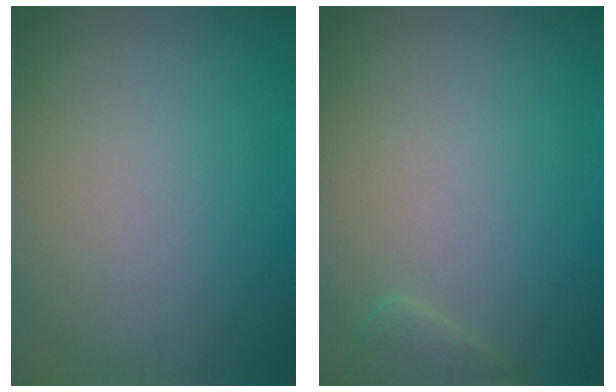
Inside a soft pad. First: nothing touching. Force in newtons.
{"total": 1.6, "press": 1.6, "slide": 0.2}